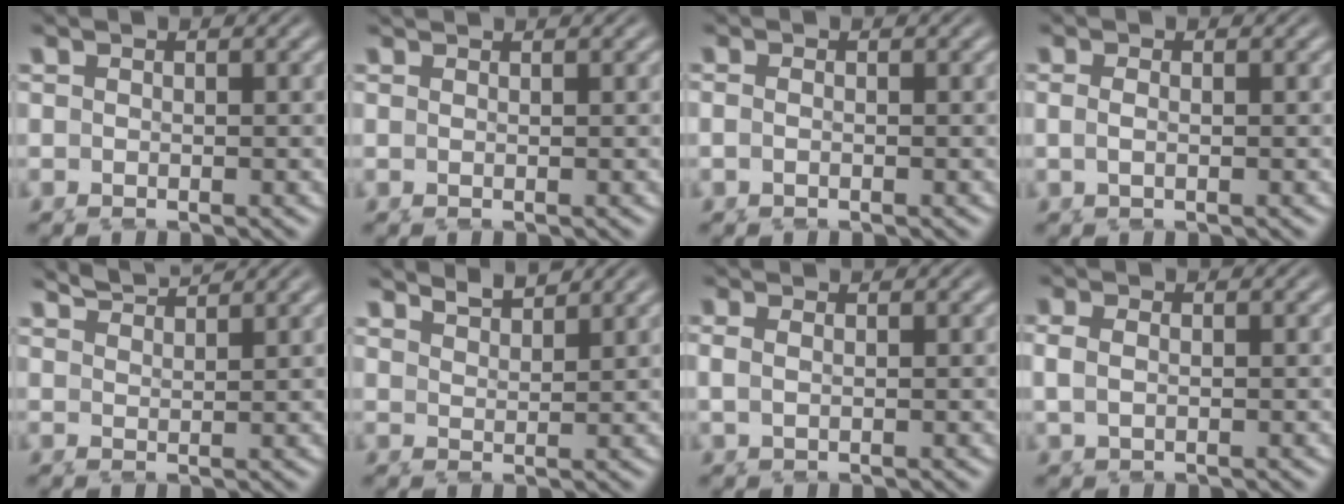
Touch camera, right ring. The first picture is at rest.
{"total": 0.7, "force": [0.3, -0.6, 0.1], "torque": [-0.002, -0.005, 0.008]}
{"total": 0.7, "force": [0.0, -0.2, 0.6], "torque": [-0.018, -0.002, 0.002]}
{"total": 1.1, "force": [0.0, -0.4, 1.0], "torque": [-0.027, -0.006, 0.006]}
{"total": 3.2, "force": [3.0, -1.2, -0.1], "torque": [0.018, 0.005, 0.055]}
{"total": 3.0, "force": [2.6, -1.4, -0.4], "torque": [0.015, -0.003, 0.052]}
{"total": 1.1, "force": [0.5, 0.0, 1.0], "torque": [-0.028, -0.006, 0.015]}
{"total": 1.6, "force": [0.5, 0.8, 1.3], "torque": [-0.033, -0.001, 0.013]}